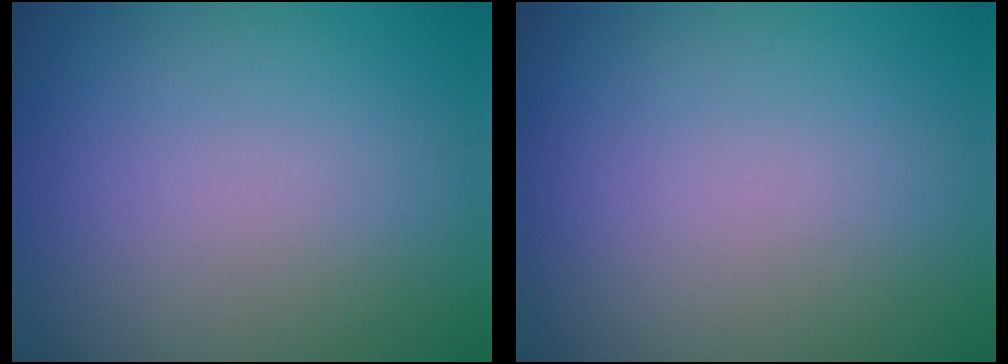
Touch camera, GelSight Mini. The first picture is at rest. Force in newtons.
{"total": 0.0}